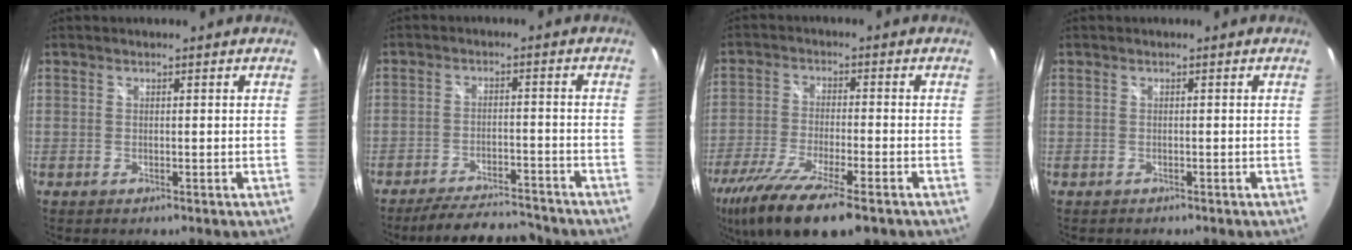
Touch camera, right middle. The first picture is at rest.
{"total": 11.8, "force": [-10.8, 2.3, 4.1], "torque": [-0.096, 0.003, -0.157]}
{"total": 17.1, "force": [-11.9, 3.9, 11.6], "torque": [-0.242, -0.061, -0.209]}
{"total": 0.5, "force": [-0.5, 0.2, 0.0], "torque": [-0.001, -0.001, -0.008]}